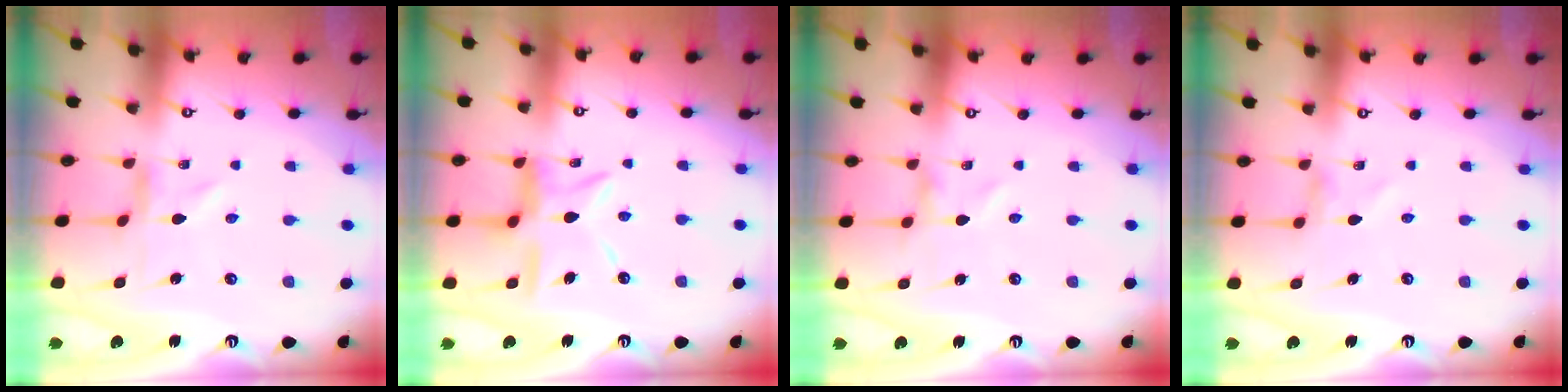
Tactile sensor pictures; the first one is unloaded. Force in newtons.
{"total": 10.9, "press": 10.8, "slide": 1.0}
{"total": 0.0}
{"total": 0.9, "press": 0.9, "slide": 0.4}